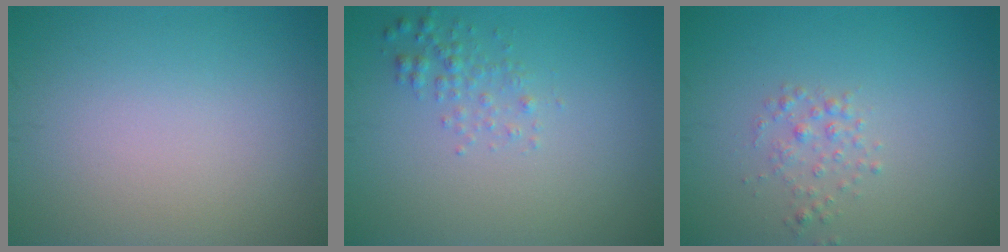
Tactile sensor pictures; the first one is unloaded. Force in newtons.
{"total": 1.5, "press": 1.5, "slide": 0.1}
{"total": 1.3, "press": 1.3, "slide": 0.0}